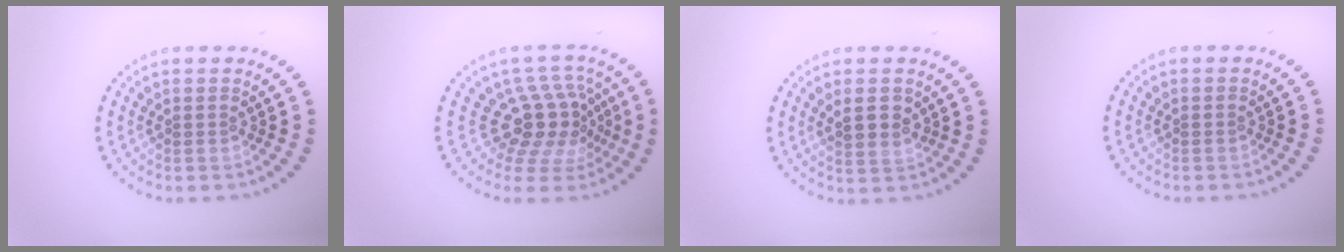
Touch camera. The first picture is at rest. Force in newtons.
{"total": 4.8, "press": 3.6, "slide": 3.2}
{"total": 2.6, "press": 2.5, "slide": 0.8}
{"total": 0.0}